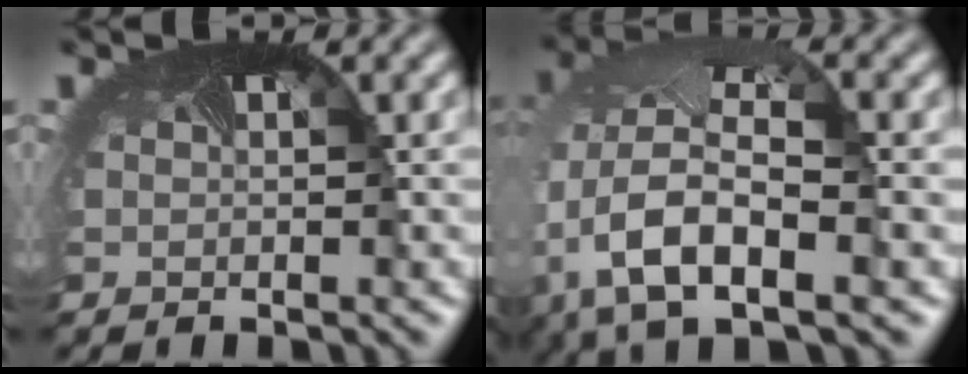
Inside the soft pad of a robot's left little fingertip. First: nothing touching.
{"total": 10.7, "force": [-2.9, 5.9, 8.4], "torque": [-0.205, -0.020, -0.046]}